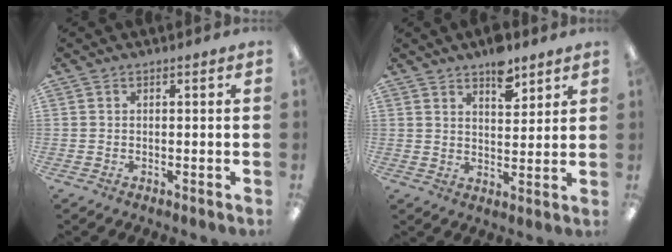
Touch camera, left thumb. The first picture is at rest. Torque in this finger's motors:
{"motor_torque": [1.02, 0.22, 0.58, -0.65, 0.02]}